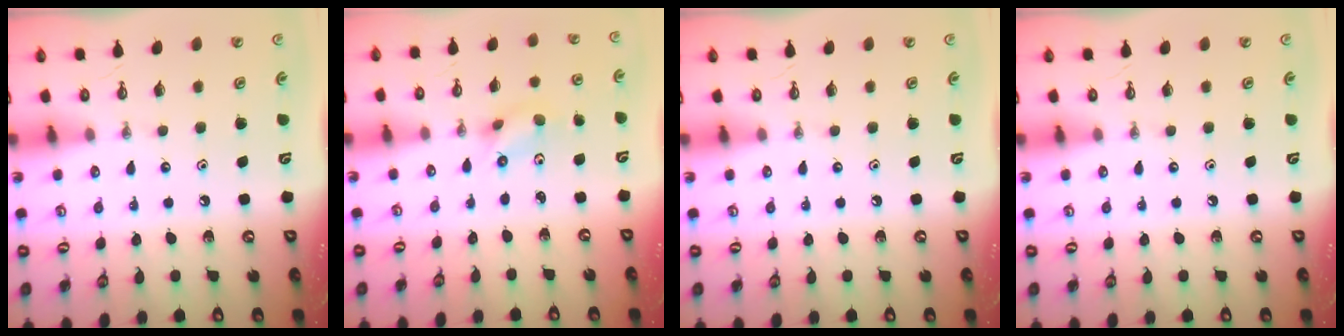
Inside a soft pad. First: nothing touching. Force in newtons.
{"total": 2.9, "press": 1.1, "slide": 2.7}
{"total": 0.0}
{"total": 0.0}